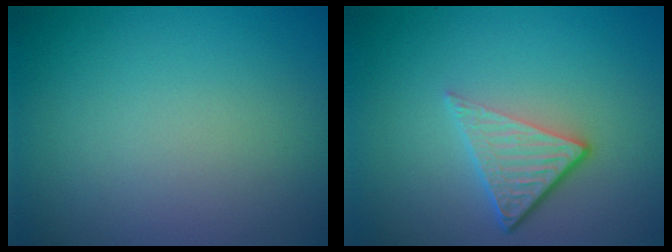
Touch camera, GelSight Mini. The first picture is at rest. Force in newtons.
{"total": 4.0, "press": 2.7, "slide": 2.9}